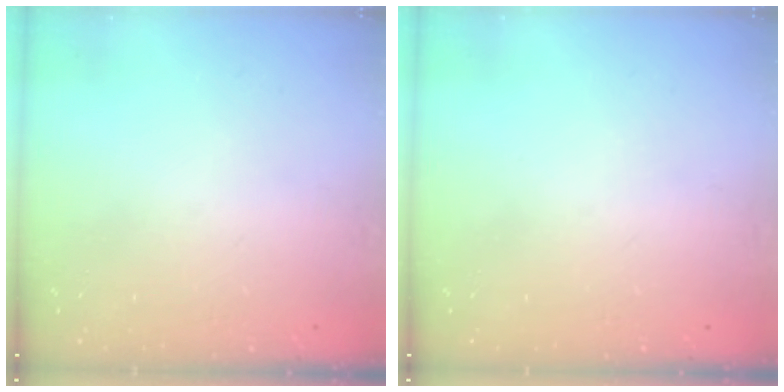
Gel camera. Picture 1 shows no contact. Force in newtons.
{"total": 0.0}